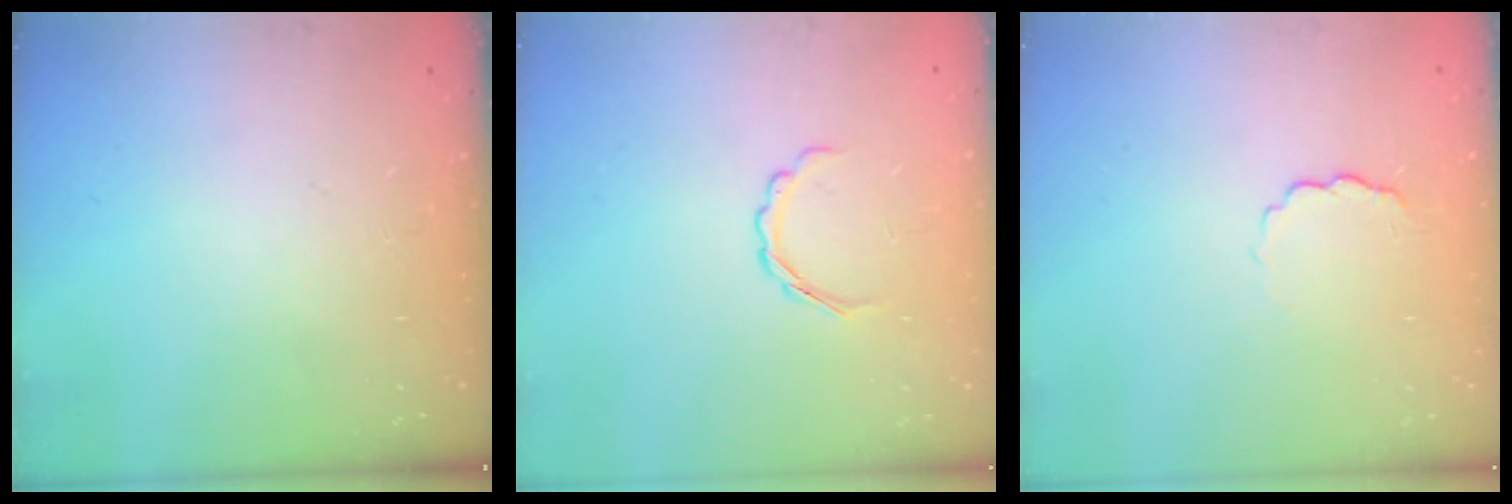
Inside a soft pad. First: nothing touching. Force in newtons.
{"total": 3.2, "press": 3.1, "slide": 0.8}
{"total": 3.5, "press": 3.4, "slide": 0.6}